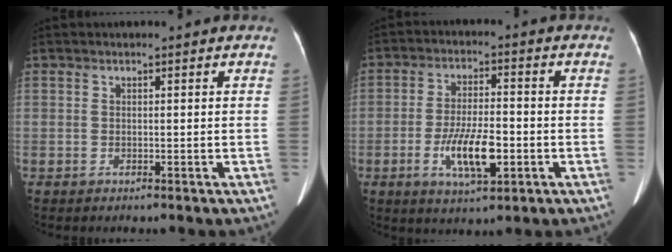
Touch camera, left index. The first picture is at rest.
{"total": 8.9, "force": [-2.9, 2.6, 8.0], "torque": [-0.157, -0.006, -0.047]}